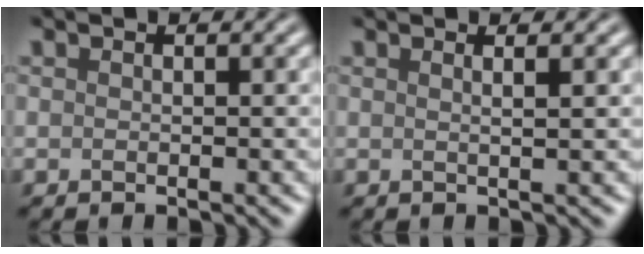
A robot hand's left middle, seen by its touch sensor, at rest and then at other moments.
{"total": 2.0, "force": [0.8, 0.9, 1.6], "torque": [-0.010, 0.010, -0.015]}